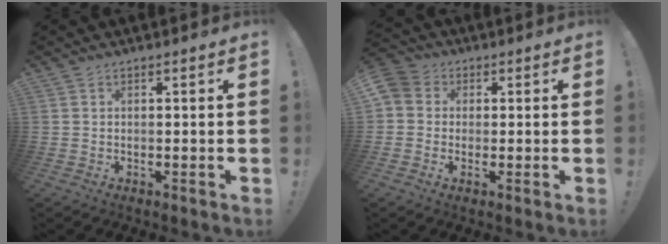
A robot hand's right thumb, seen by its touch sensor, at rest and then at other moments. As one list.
[{"total": 5.1, "force": [-0.2, 4.7, 2.0], "torque": [-0.037, 0.007, -0.001]}]